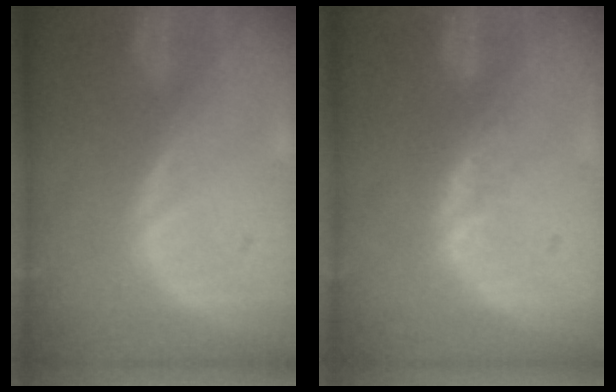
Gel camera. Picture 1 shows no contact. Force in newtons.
{"total": 2.1, "press": 1.7, "slide": 1.2}